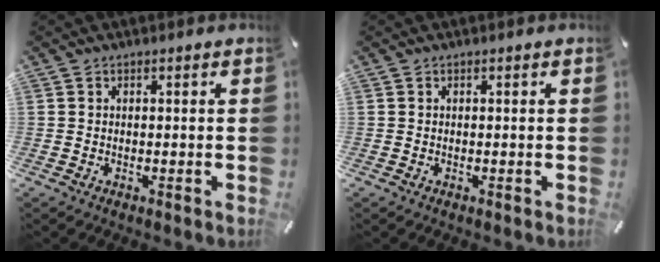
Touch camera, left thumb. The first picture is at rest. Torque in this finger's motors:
{"motor_torque": [-0.01, 0.03, -0.04, -0.04, 0.00]}